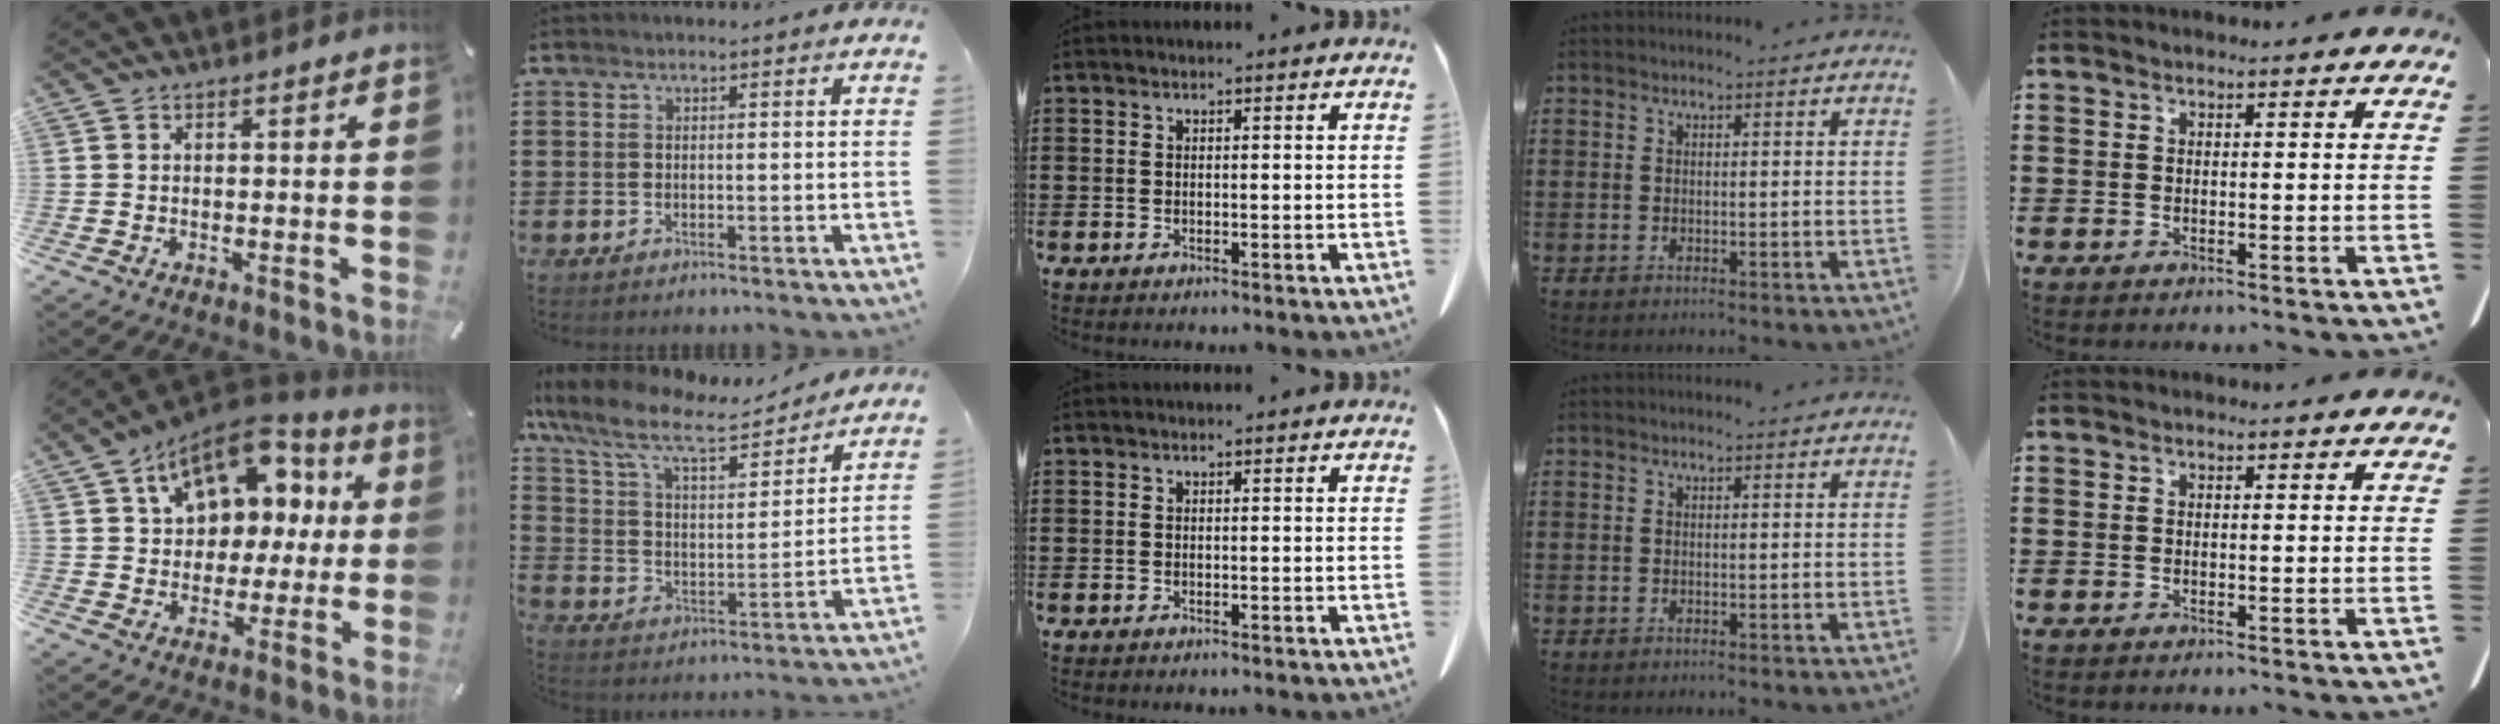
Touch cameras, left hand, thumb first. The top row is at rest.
{"thumb": {"total": 14.4, "force": [6.5, 10.6, 7.2], "torque": [-0.116, -0.041, 0.120]}, "index": {"total": 10.5, "force": [8.6, 2.6, 5.4], "torque": [-0.140, -0.043, 0.146]}}